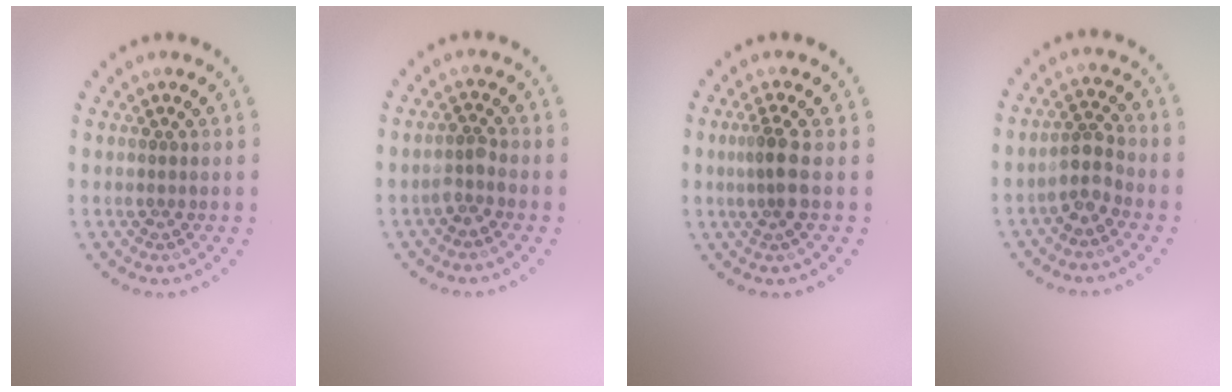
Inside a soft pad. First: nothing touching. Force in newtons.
{"total": 1.5, "press": 1.2, "slide": 0.9}
{"total": 2.2, "press": 1.7, "slide": 1.4}
{"total": 2.4, "press": 2.1, "slide": 1.2}